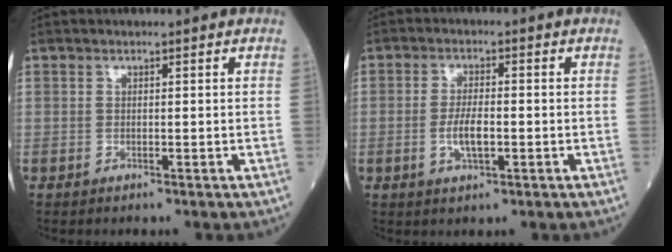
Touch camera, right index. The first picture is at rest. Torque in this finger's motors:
{"motor_torque": [0.13, -0.08, 0.14, 0.06]}